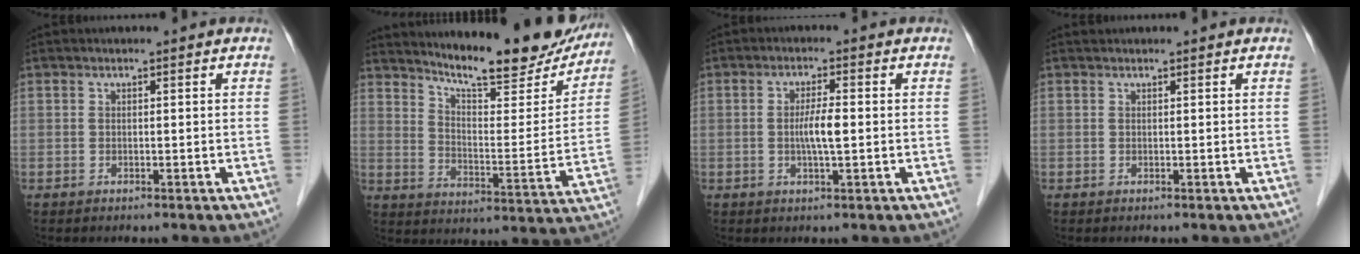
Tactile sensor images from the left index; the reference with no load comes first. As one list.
[{"total": 20.3, "force": [18.2, 3.2, 8.4], "torque": [-0.116, -0.041, 0.243]}, {"total": 3.7, "force": [-0.3, 0.3, 3.7], "torque": [-0.071, -0.003, -0.006]}, {"total": 0.8, "force": [0.7, 0.2, 0.1], "torque": [-0.004, 0.013, 0.013]}]